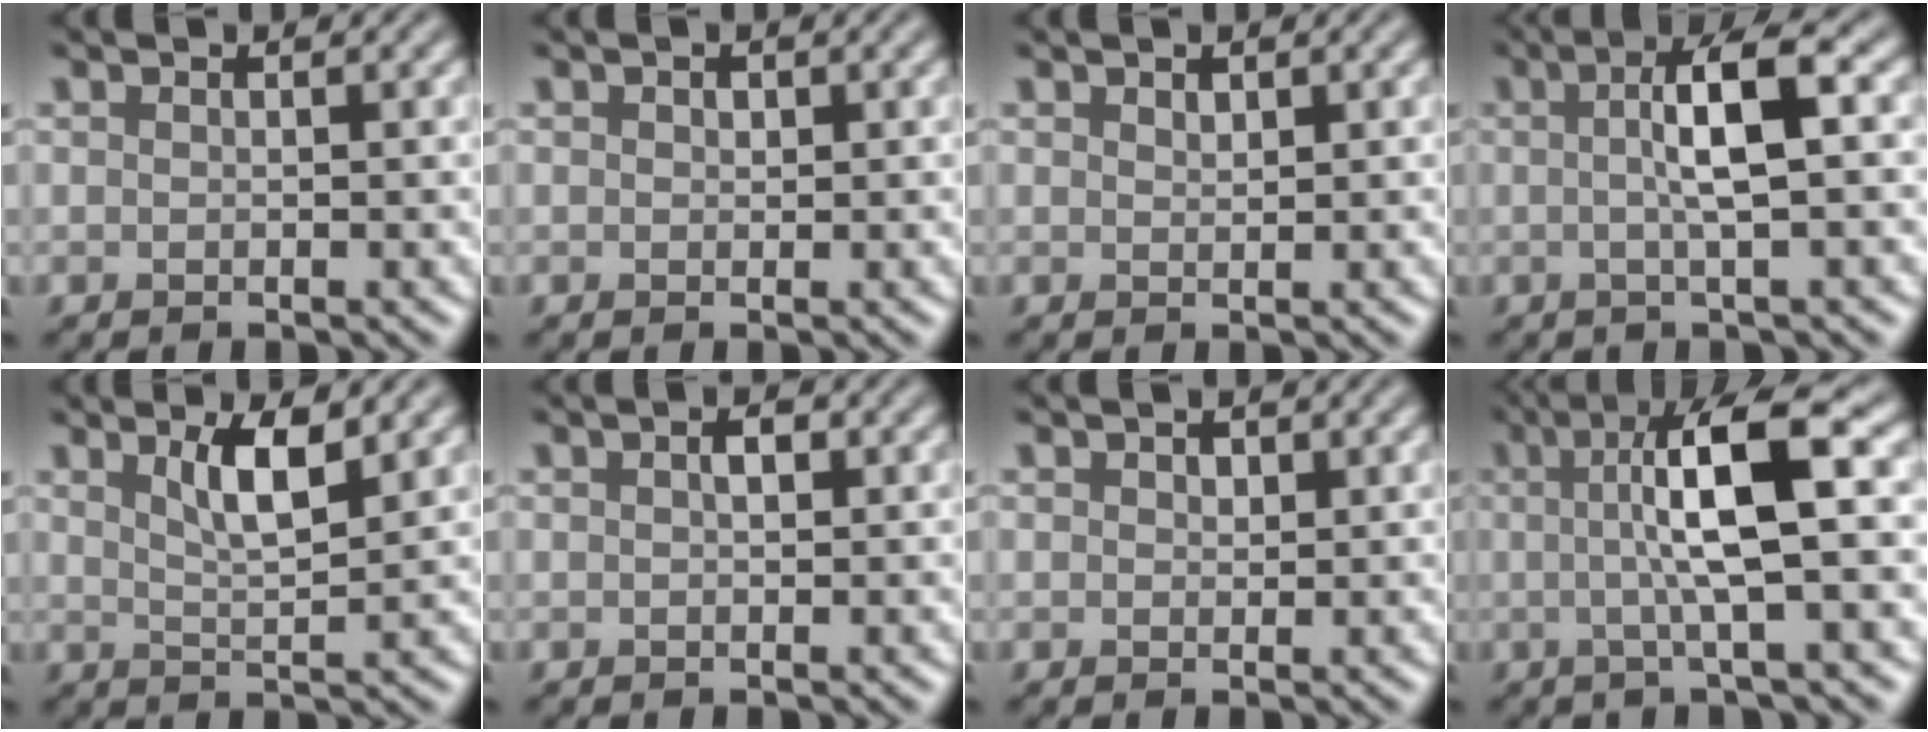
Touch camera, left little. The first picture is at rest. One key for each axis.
{"total": 0.6, "fx": 0.2, "fy": 0.5, "fz": 0.3, "tx": -0.007, "ty": 0.000, "tz": 0.001}
{"total": 0.7, "fx": 0.4, "fy": 0.3, "fz": 0.4, "tx": -0.009, "ty": 0.000, "tz": 0.008}
{"total": 4.8, "fx": 0.3, "fy": 0.8, "fz": 4.7, "tx": -0.081, "ty": 0.014, "tz": -0.001}
{"total": 3.2, "fx": 1.6, "fy": 0.7, "fz": 2.7, "tx": -0.052, "ty": -0.004, "tz": 0.027}
{"total": 1.3, "fx": 0.1, "fy": 0.8, "fz": 1.1, "tx": -0.020, "ty": 0.004, "tz": -0.001}
{"total": 1.0, "fx": 0.4, "fy": 0.7, "fz": 0.5, "tx": -0.010, "ty": 0.001, "tz": 0.003}
{"total": 7.6, "fx": 0.6, "fy": 1.3, "fz": 7.5, "tx": -0.118, "ty": 0.013, "tz": 0.002}